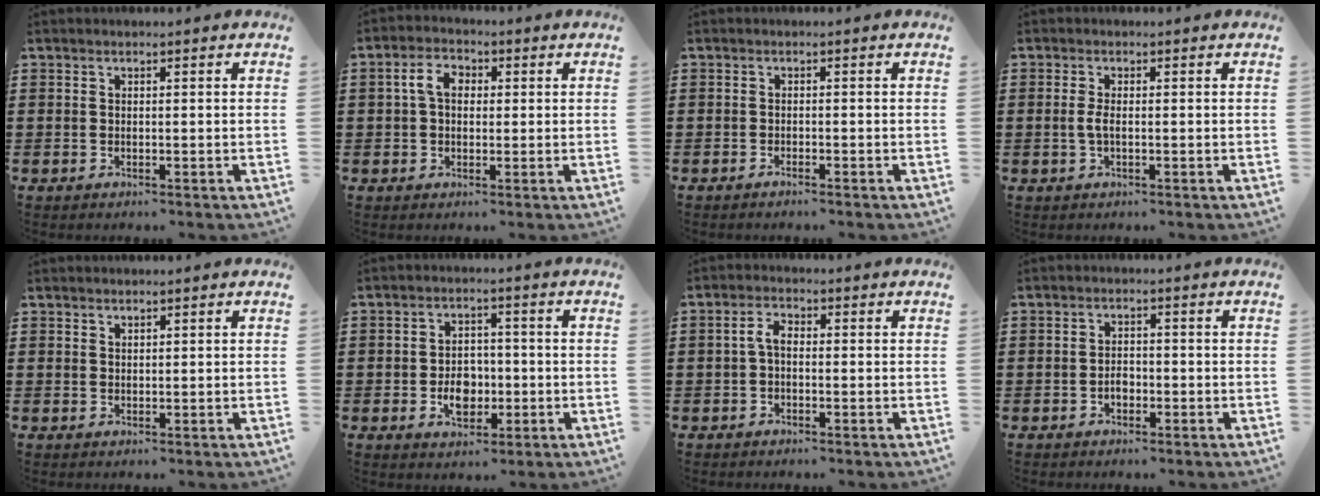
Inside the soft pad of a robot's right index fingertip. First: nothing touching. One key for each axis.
{"total": 4.3, "fx": 0.4, "fy": 2.9, "fz": 3.2, "tx": -0.069, "ty": 0.015, "tz": 0.004}
{"total": 0.8, "fx": -0.8, "fy": -0.1, "fz": 0.0, "tx": -0.002, "ty": -0.001, "tz": -0.016}
{"total": 2.1, "fx": -0.3, "fy": 0.6, "fz": 2.0, "tx": -0.051, "ty": -0.005, "tz": -0.011}
{"total": 0.9, "fx": 0.8, "fy": 0.4, "fz": 0.0, "tx": -0.002, "ty": 0.002, "tz": 0.016}
{"total": 5.2, "fx": -1.2, "fy": 3.8, "fz": 3.4, "tx": -0.050, "ty": 0.003, "tz": -0.024}
{"total": 2.7, "fx": -0.3, "fy": 1.3, "fz": 2.3, "tx": -0.061, "ty": 0.000, "tz": -0.012}
{"total": 2.0, "fx": -0.8, "fy": 1.3, "fz": 1.3, "tx": -0.025, "ty": 0.003, "tz": -0.016}